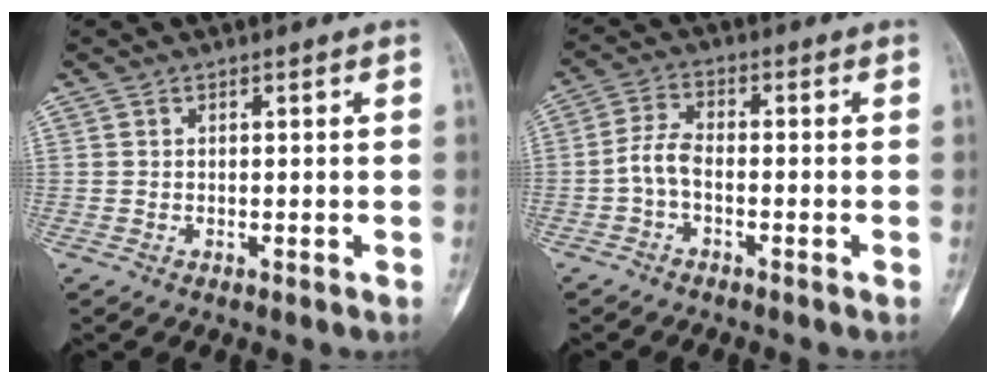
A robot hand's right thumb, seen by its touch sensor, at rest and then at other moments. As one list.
[{"total": 4.4, "force": [-1.5, 2.1, 3.5], "torque": [-0.073, 0.018, -0.038]}]